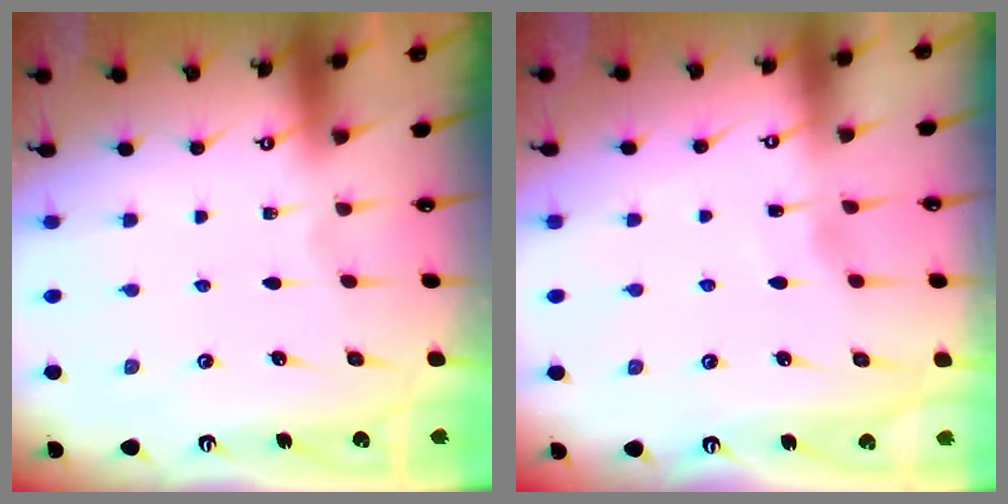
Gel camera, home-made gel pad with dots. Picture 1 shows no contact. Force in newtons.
{"total": 2.8, "press": 2.7, "slide": 0.3}